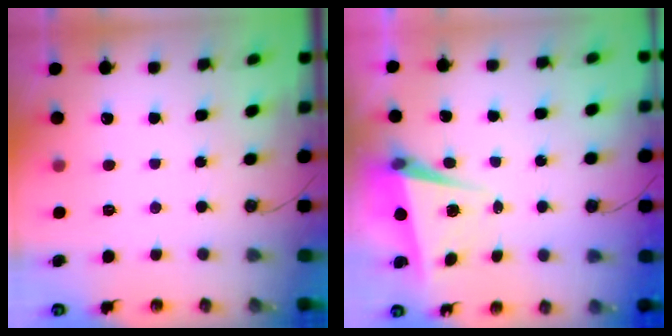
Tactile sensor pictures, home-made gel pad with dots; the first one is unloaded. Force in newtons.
{"total": 5.5, "press": 5.2, "slide": 1.6}